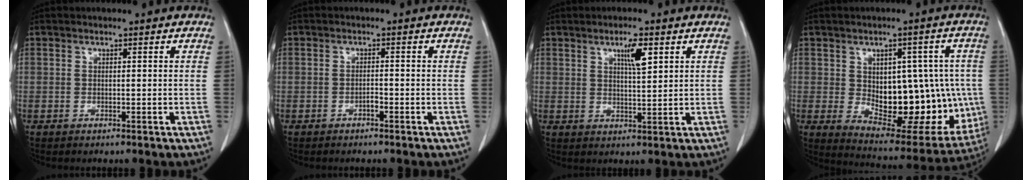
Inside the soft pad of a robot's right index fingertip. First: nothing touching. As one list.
[{"total": 0.9, "force": [-0.6, 0.3, 0.6], "torque": [-0.013, 0.001, -0.011]}, {"total": 4.4, "force": [2.1, 0.7, 3.7], "torque": [-0.065, -0.002, 0.037]}, {"total": 19.8, "force": [-1.1, 9.8, 17.1], "torque": [-0.224, 0.005, 0.015]}]